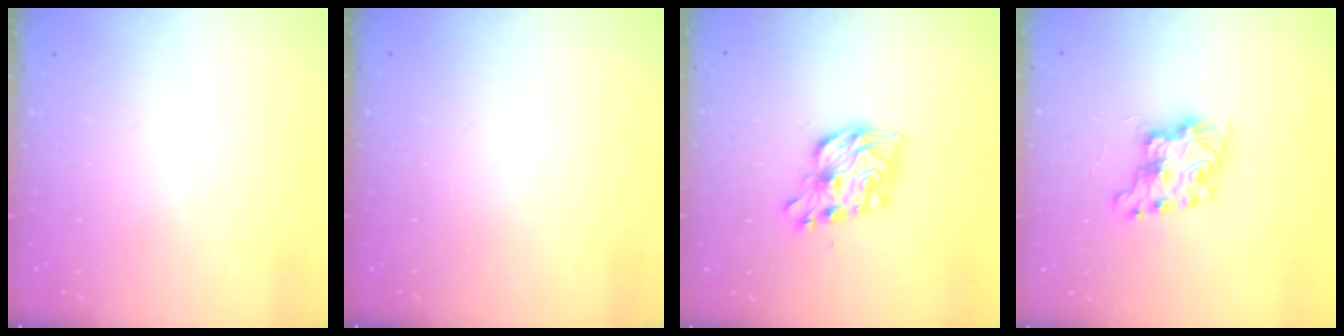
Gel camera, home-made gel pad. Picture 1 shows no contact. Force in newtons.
{"total": 0.0}
{"total": 11.6, "press": 11.6, "slide": 0.3}
{"total": 7.3, "press": 7.3, "slide": 0.1}